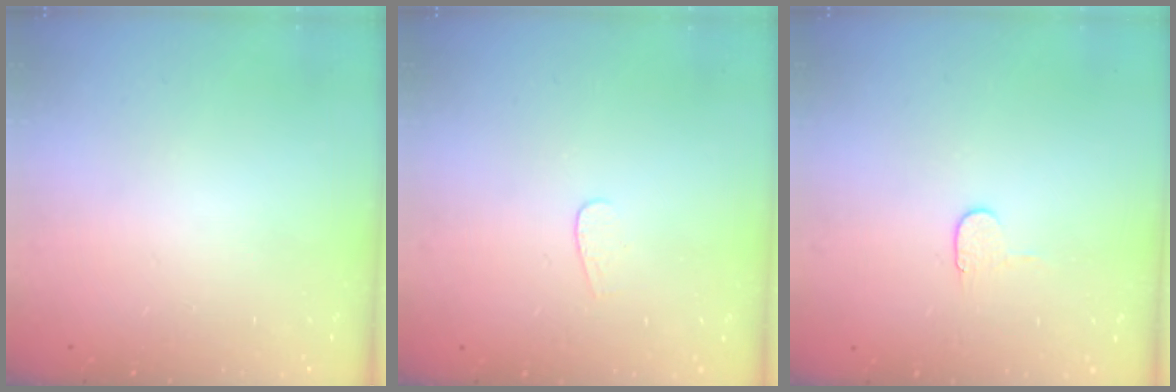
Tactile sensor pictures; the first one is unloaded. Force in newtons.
{"total": 3.5, "press": 3.5, "slide": 0.3}
{"total": 4.1, "press": 4.1, "slide": 0.4}